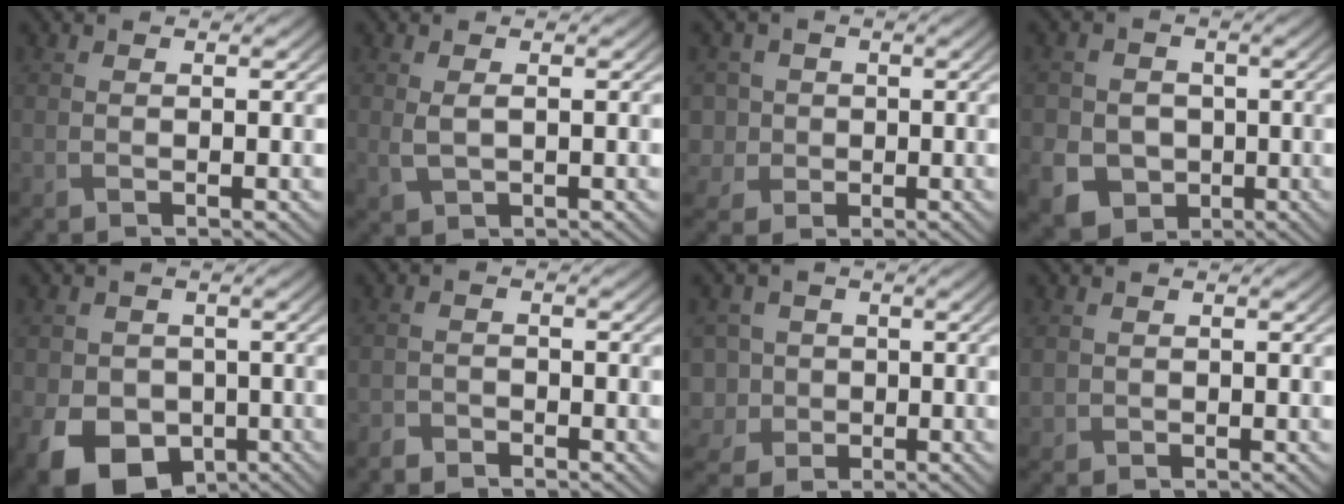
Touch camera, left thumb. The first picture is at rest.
{"total": 2.0, "force": [0.4, 1.1, 1.6], "torque": [-0.044, -0.007, 0.014]}
{"total": 5.2, "force": [-0.3, 5.1, 1.2], "torque": [-0.054, 0.009, -0.026]}
{"total": 7.8, "force": [-2.2, 7.1, 2.5], "torque": [-0.069, -0.016, -0.063]}
{"total": 9.5, "force": [-3.7, 7.5, 4.6], "torque": [-0.089, -0.036, -0.069]}
{"total": 1.8, "force": [-1.6, 0.7, 0.2], "torque": [-0.004, -0.002, -0.037]}
{"total": 7.0, "force": [-1.7, 6.4, 2.2], "torque": [-0.081, -0.001, -0.059]}
{"total": 1.2, "force": [0.3, 1.1, 0.2], "torque": [-0.008, -0.006, 0.005]}